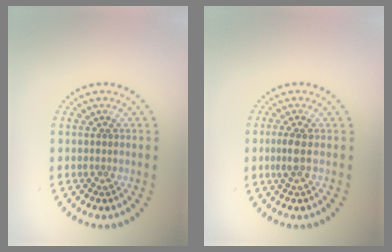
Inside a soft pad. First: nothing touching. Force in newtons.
{"total": 1.3, "press": 1.1, "slide": 0.6}